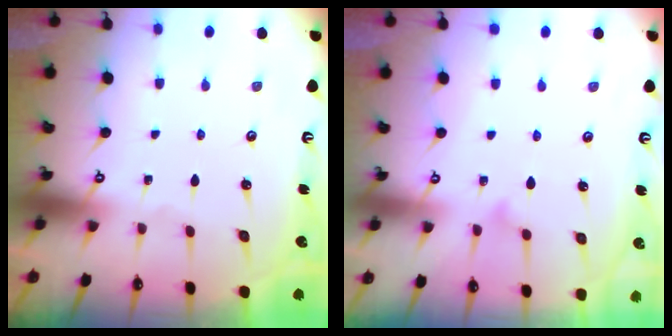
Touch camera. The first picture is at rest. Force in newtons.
{"total": 8.4, "press": 8.4, "slide": 0.5}